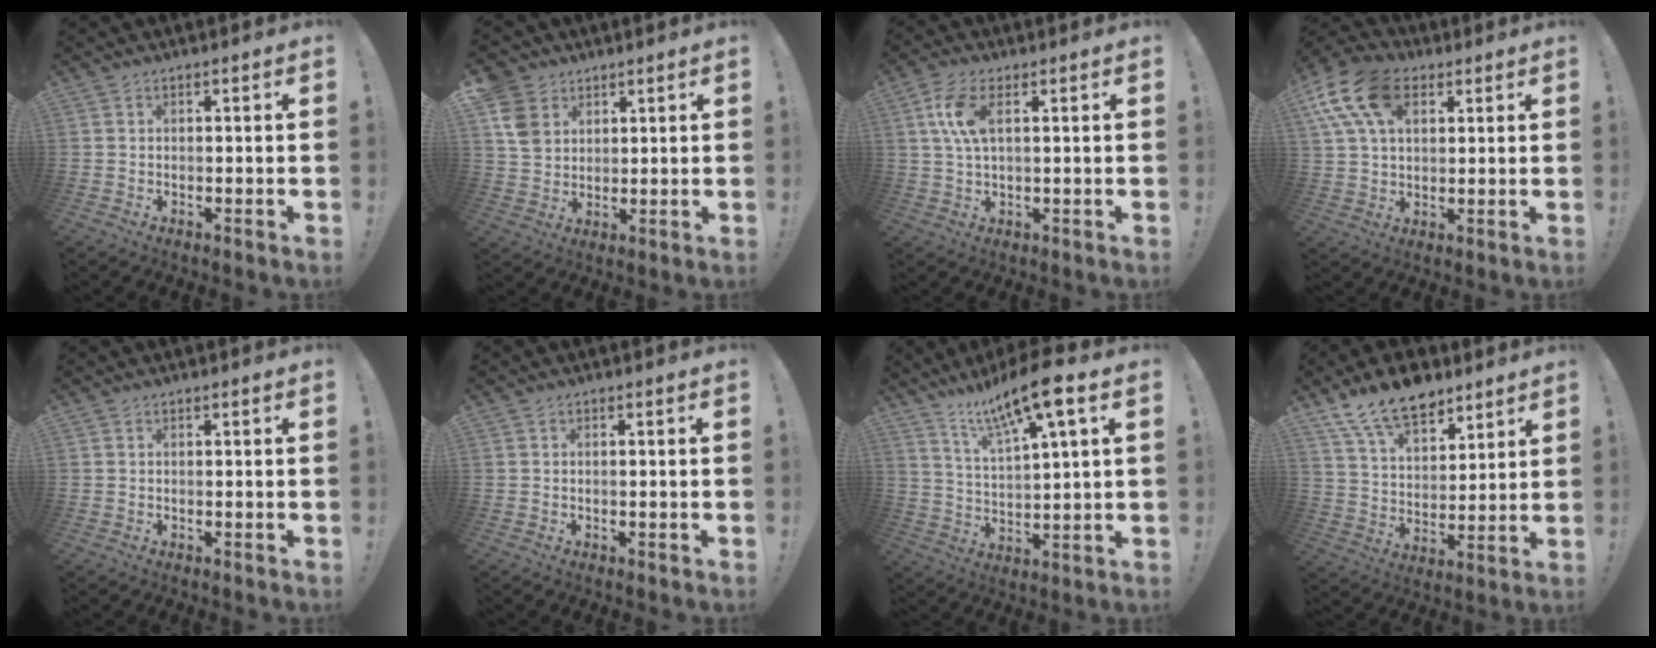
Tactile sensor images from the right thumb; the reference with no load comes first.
{"total": 9.0, "force": [4.3, 7.1, 3.3], "torque": [-0.061, -0.017, 0.088]}
{"total": 8.2, "force": [2.3, 3.6, 7.0], "torque": [-0.150, -0.001, 0.038]}
{"total": 16.4, "force": [6.8, 10.4, 10.7], "torque": [-0.207, -0.016, 0.125]}
{"total": 0.0}
{"total": 0.5, "force": [-0.3, 0.0, 0.4], "torque": [-0.005, -0.001, -0.006]}
{"total": 13.7, "force": [9.0, 2.9, 9.9], "torque": [-0.175, -0.044, 0.144]}
{"total": 15.1, "force": [10.9, 7.6, 7.1], "torque": [-0.129, -0.064, 0.202]}